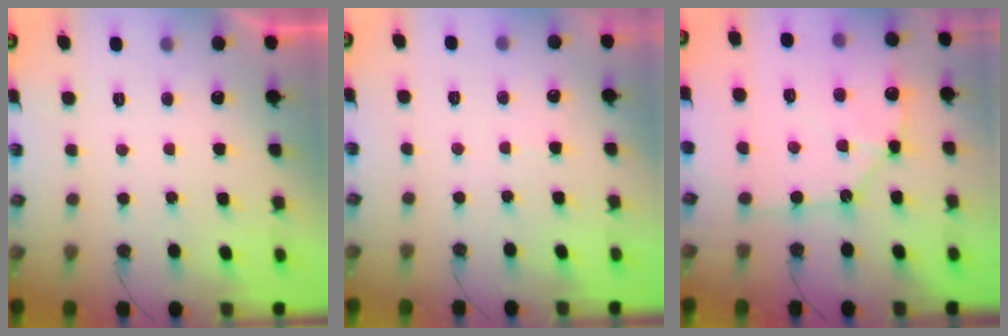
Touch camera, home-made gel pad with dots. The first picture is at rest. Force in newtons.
{"total": 3.2, "press": 3.2, "slide": 0.5}
{"total": 11.2, "press": 11.1, "slide": 1.4}